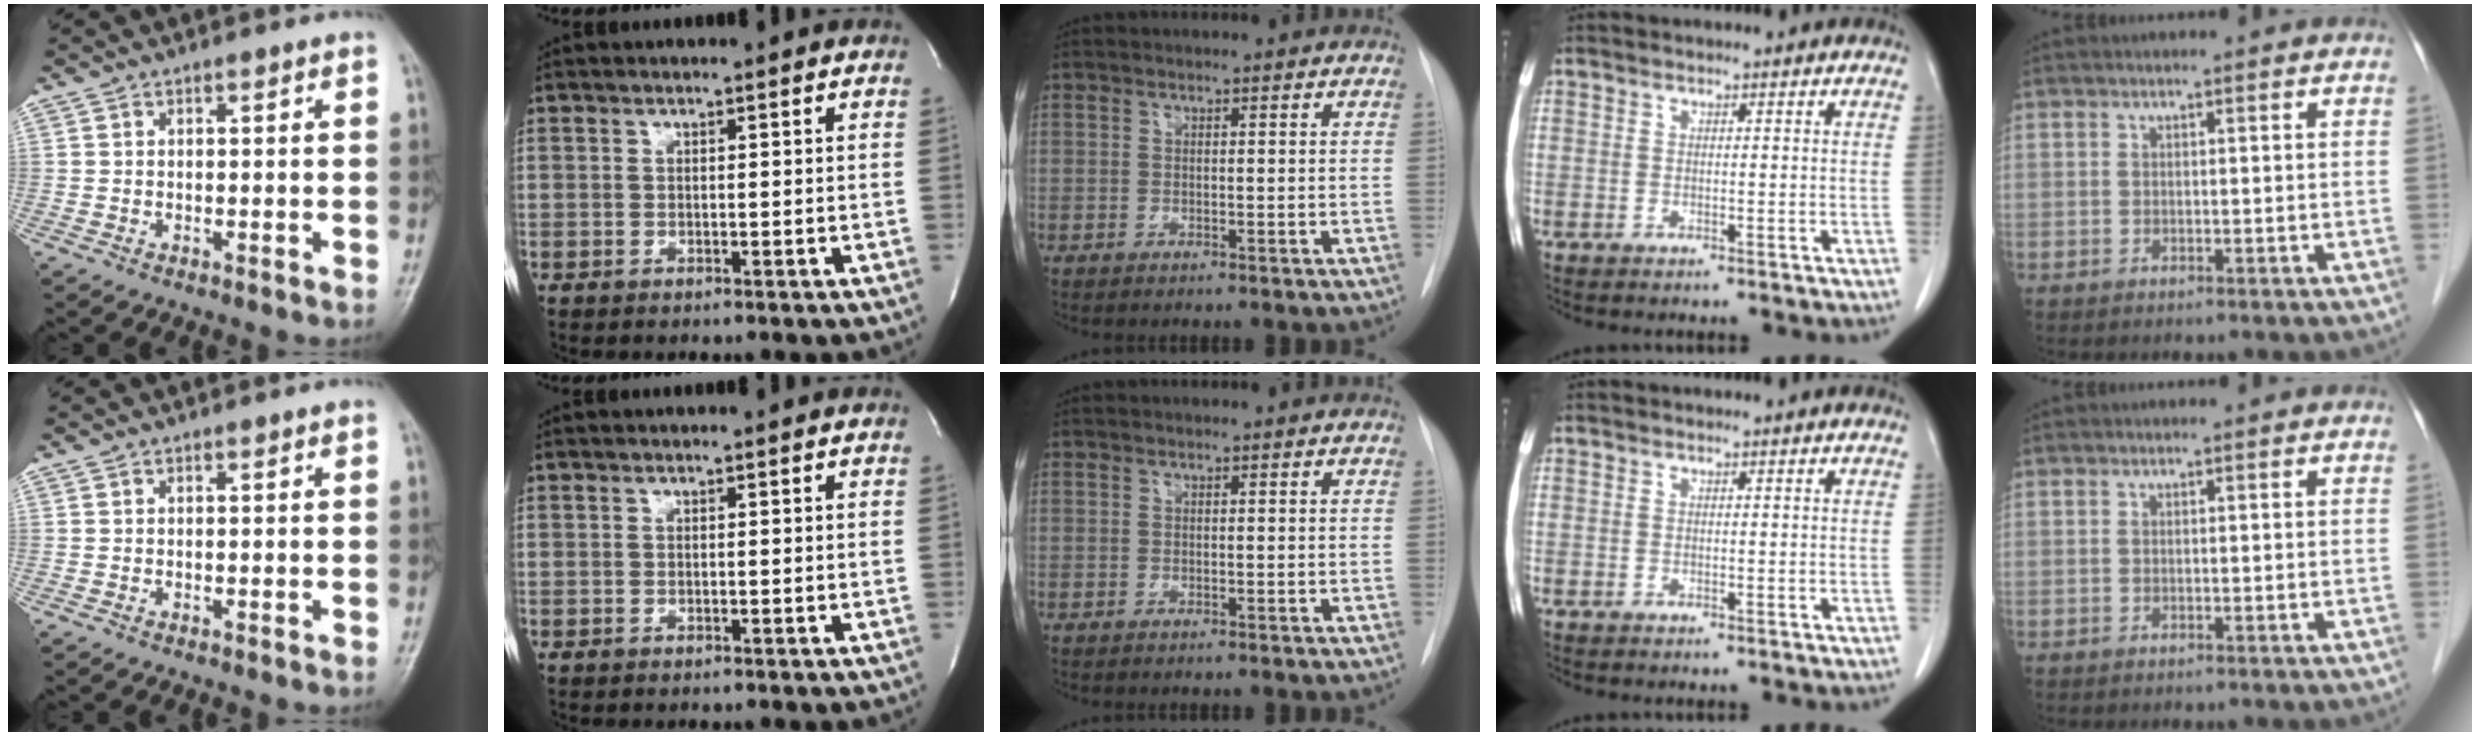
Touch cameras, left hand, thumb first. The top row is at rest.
{}